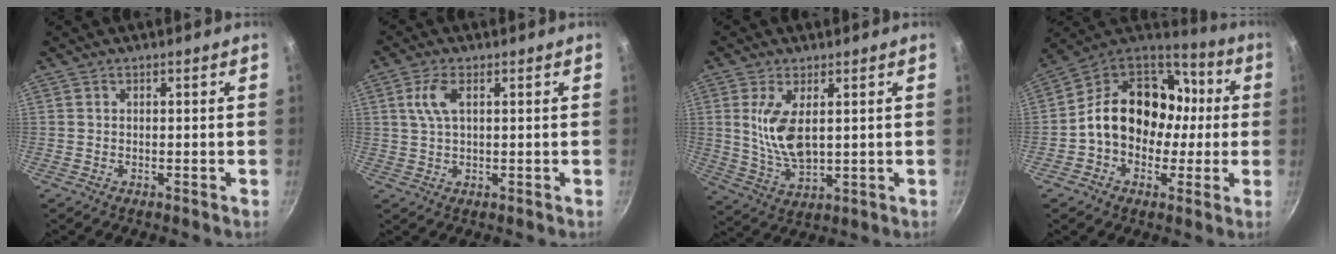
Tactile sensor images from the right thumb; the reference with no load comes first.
{"total": 4.7, "force": [1.5, 2.1, 3.9], "torque": [-0.093, 0.005, 0.030]}
{"total": 9.2, "force": [1.9, 4.3, 7.9], "torque": [-0.154, -0.017, 0.050]}
{"total": 19.0, "force": [-0.8, 14.3, 12.4], "torque": [-0.160, 0.054, -0.016]}